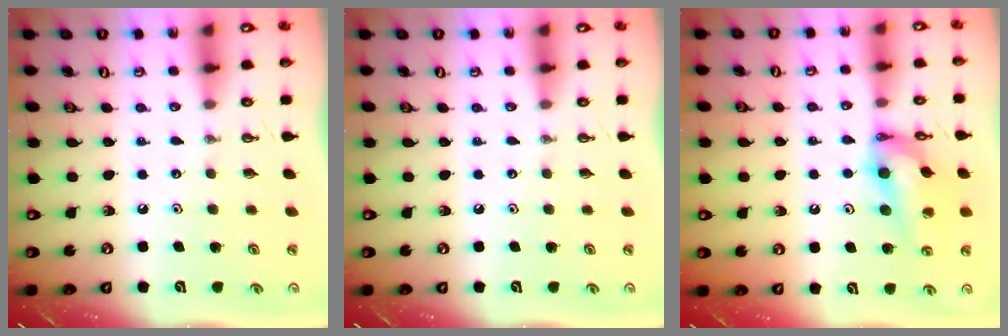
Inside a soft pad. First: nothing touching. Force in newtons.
{"total": 0.0}
{"total": 15.0, "press": 14.3, "slide": 4.5}